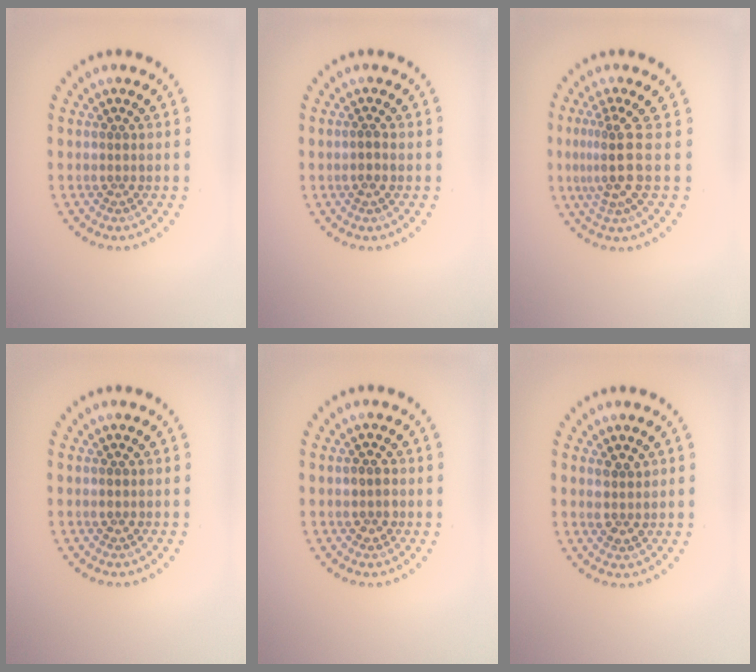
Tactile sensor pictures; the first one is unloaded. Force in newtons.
{"total": 0.9, "press": 0.7, "slide": 0.5}
{"total": 3.5, "press": 2.6, "slide": 2.4}
{"total": 0.8, "press": 0.8, "slide": 0.1}
{"total": 1.5, "press": 1.5, "slide": 0.4}
{"total": 2.0, "press": 1.8, "slide": 0.9}